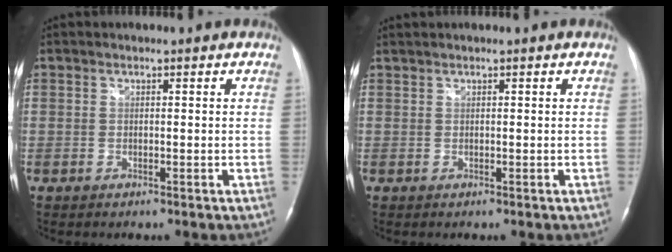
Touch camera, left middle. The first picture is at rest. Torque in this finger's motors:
{"motor_torque": [-0.21, -0.33, -0.04, -0.01]}